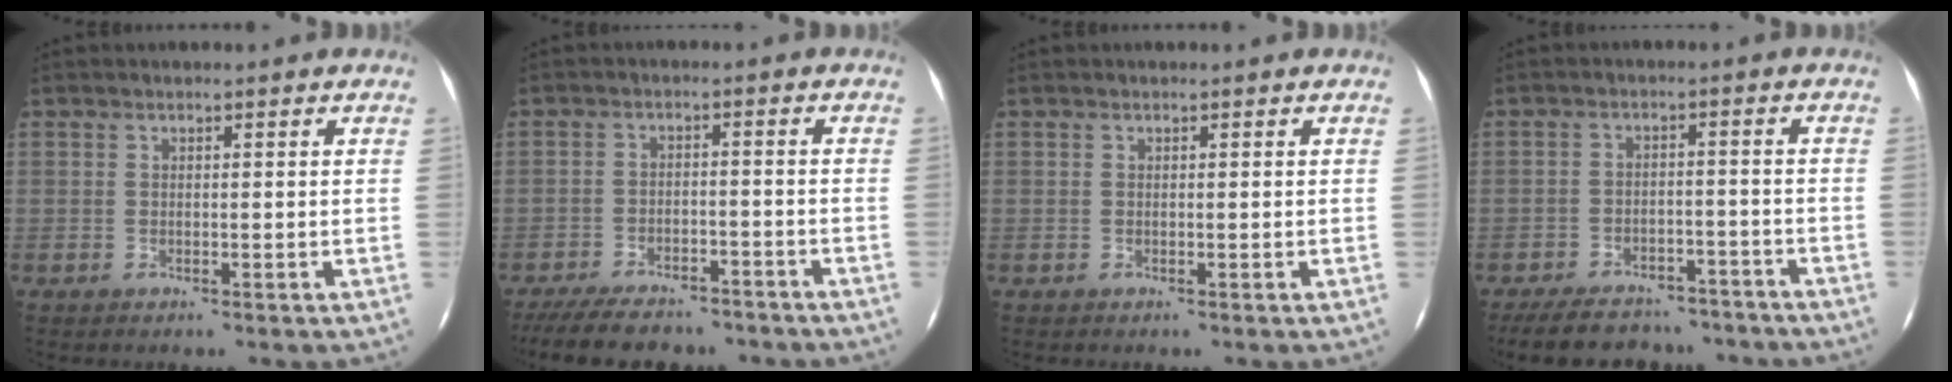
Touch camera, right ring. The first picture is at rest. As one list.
[{"total": 15.4, "force": [-12.8, 5.5, 6.7], "torque": [-0.156, -0.008, -0.182]}, {"total": 0.0}, {"total": 16.9, "force": [-14.1, 6.9, 6.1], "torque": [-0.143, 0.024, -0.182]}]